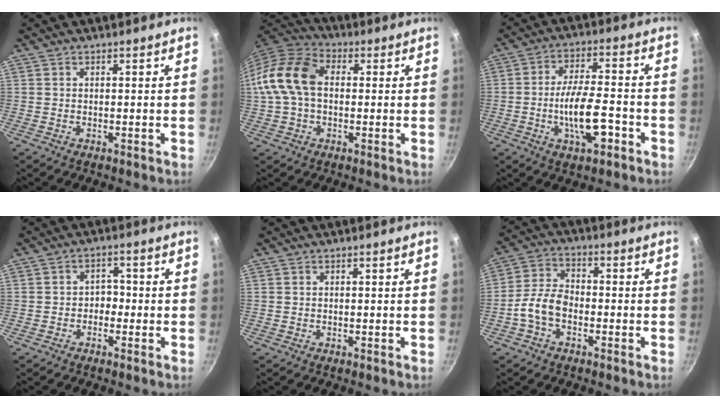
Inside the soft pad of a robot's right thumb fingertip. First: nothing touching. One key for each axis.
{"total": 13.6, "fx": 0.9, "fy": 9.3, "fz": 9.9, "tx": -0.175, "ty": 0.030, "tz": 0.000}
{"total": 11.2, "fx": -3.9, "fy": 4.2, "fz": 9.6, "tx": -0.158, "ty": 0.026, "tz": -0.067}
{"total": 2.9, "fx": -1.1, "fy": 2.3, "fz": 1.4, "tx": 0.004, "ty": 0.019, "tz": -0.023}
{"total": 0.0}
{"total": 6.9, "fx": -2.6, "fy": 4.3, "fz": 4.7, "tx": -0.084, "ty": 0.034, "tz": -0.058}